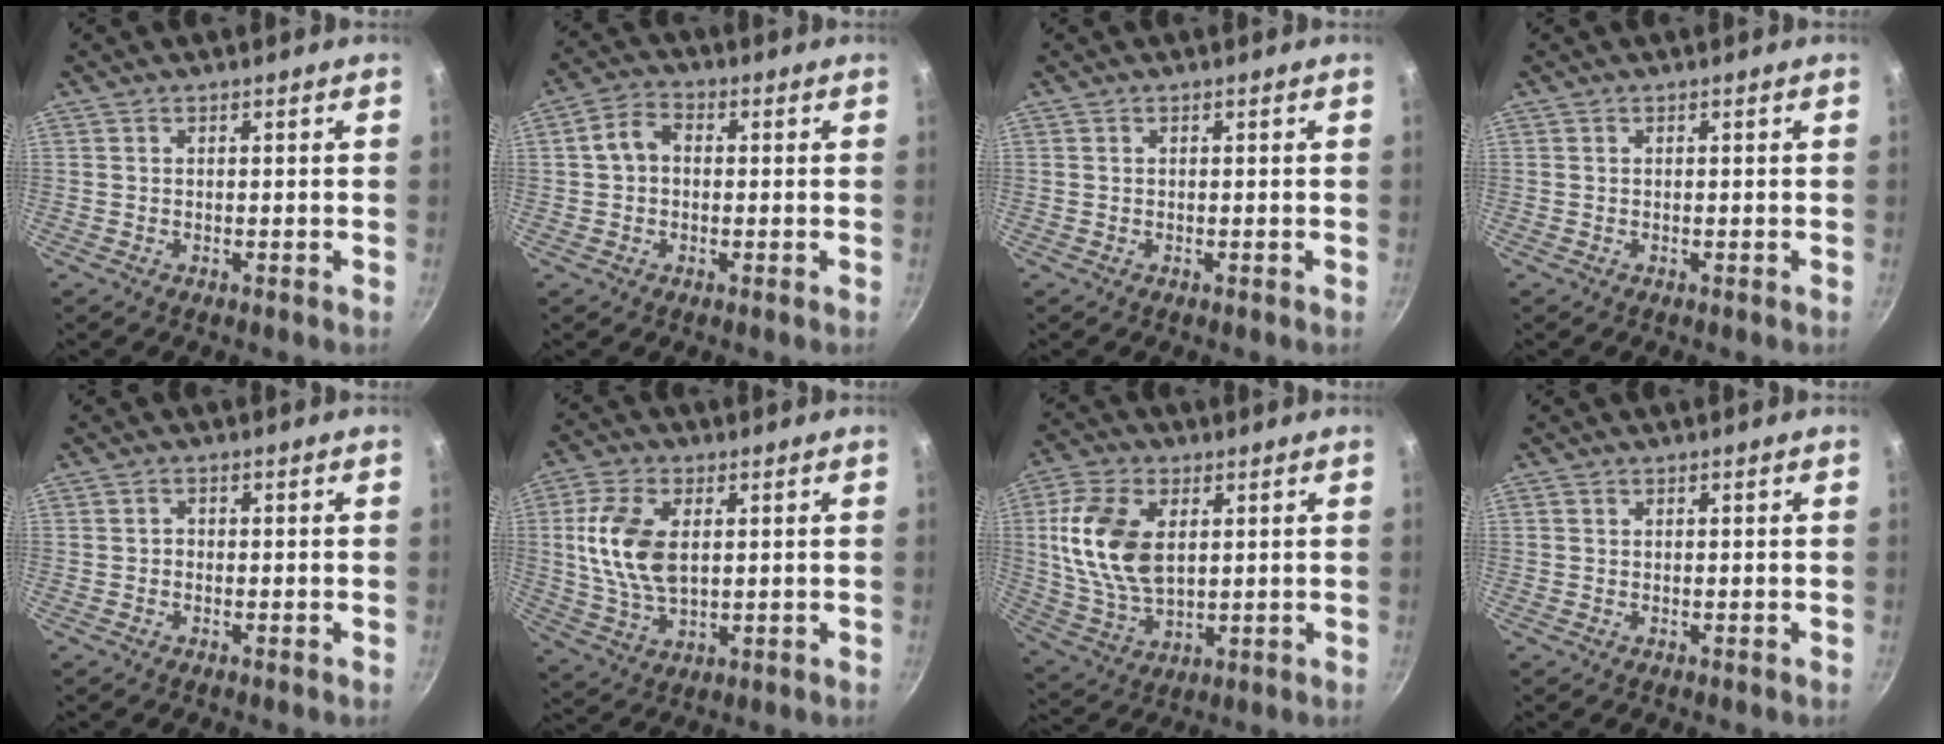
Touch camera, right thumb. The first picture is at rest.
{"total": 5.2, "force": [0.3, 4.0, 3.3], "torque": [-0.047, 0.017, -0.003]}
{"total": 0.0}
{"total": 0.0}
{"total": 0.9, "force": [-0.3, 0.7, 0.4], "torque": [-0.005, 0.004, -0.007]}
{"total": 12.3, "force": [2.0, 7.2, 9.8], "torque": [-0.185, -0.005, 0.040]}
{"total": 14.8, "force": [3.0, 8.9, 11.4], "torque": [-0.211, -0.010, 0.063]}
{"total": 0.0}